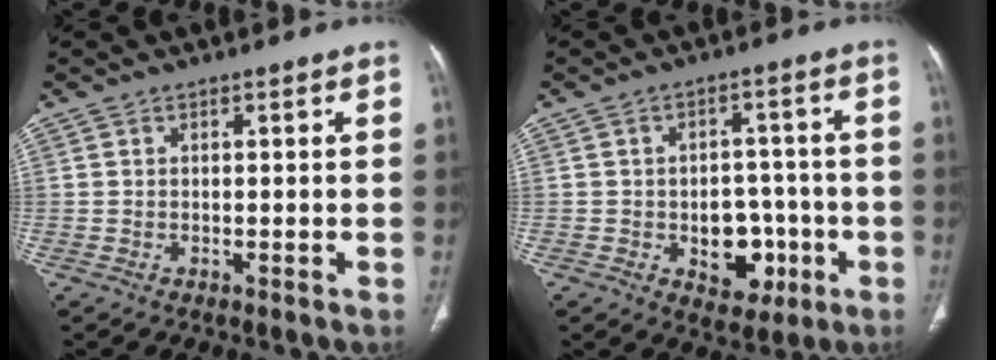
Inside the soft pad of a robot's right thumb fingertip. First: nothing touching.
{"total": 9.5, "force": [-2.8, 6.7, 6.1], "torque": [-0.039, 0.028, -0.029]}